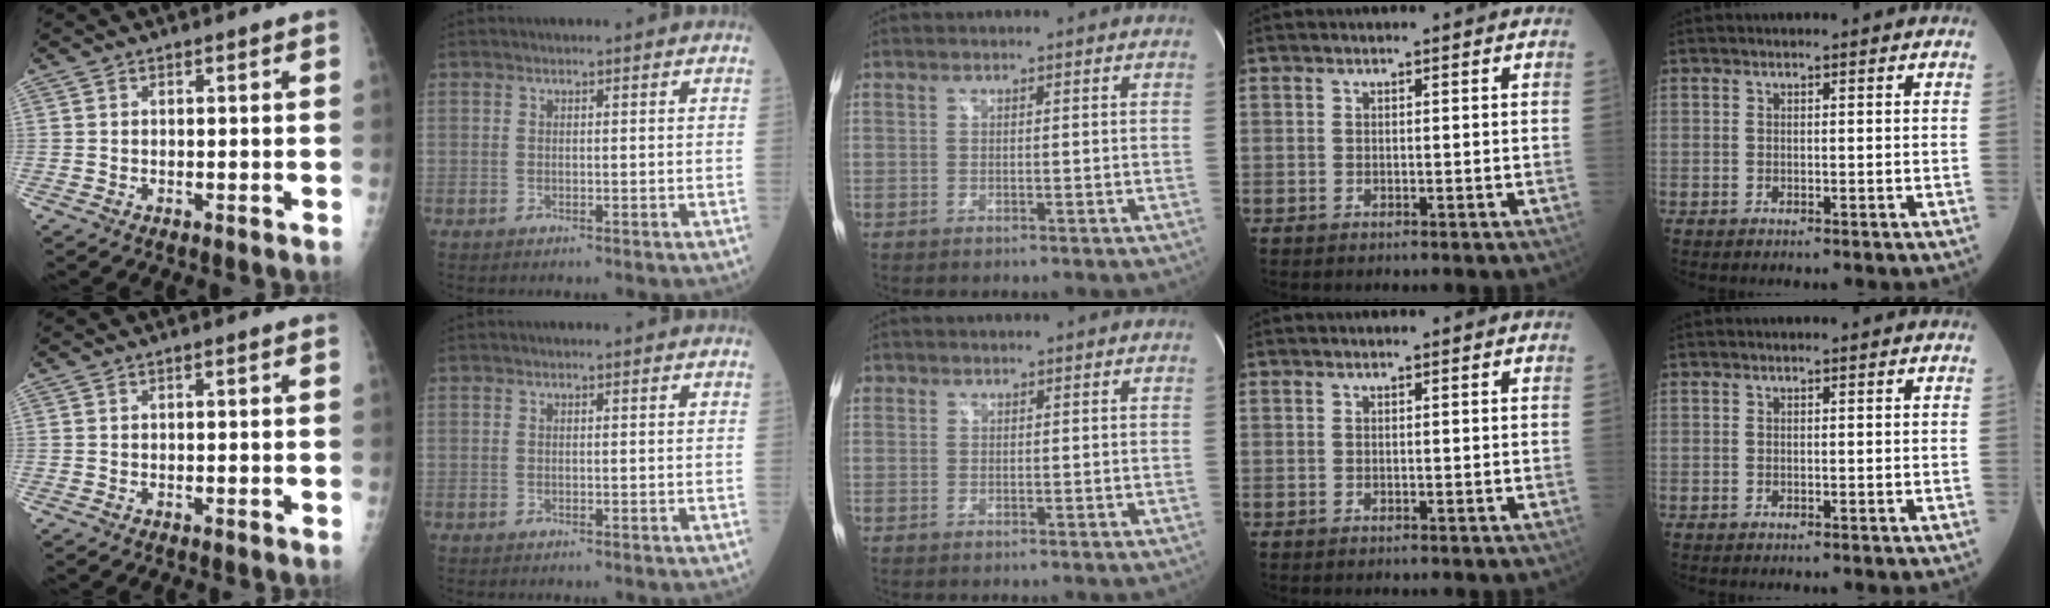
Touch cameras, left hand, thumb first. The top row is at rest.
{"middle": {"total": 0.9, "force": [0.4, 0.8, 0.1], "torque": [0.004, 0.008, 0.006]}}